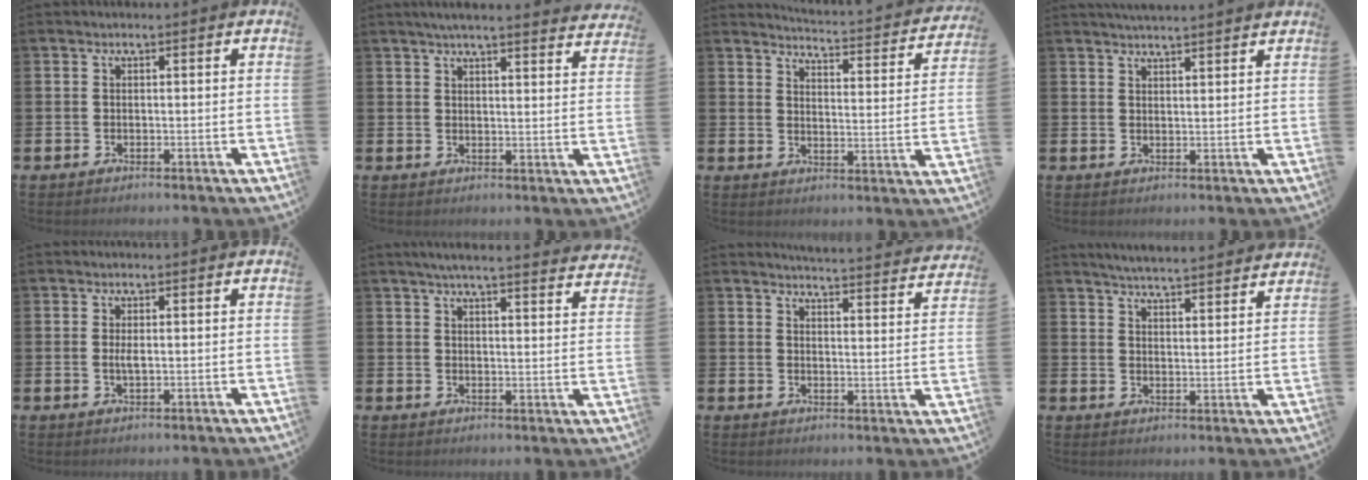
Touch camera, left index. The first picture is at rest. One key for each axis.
{"total": 4.6, "fx": 4.5, "fy": -0.2, "fz": 1.2, "tx": -0.031, "ty": -0.020, "tz": 0.079}
{"total": 3.5, "fx": 3.5, "fy": -0.1, "fz": 0.5, "tx": -0.021, "ty": -0.038, "tz": 0.052}
{"total": 3.1, "fx": 3.1, "fy": -0.3, "fz": 0.2, "tx": -0.008, "ty": -0.012, "tz": 0.057}
{"total": 1.3, "fx": 0.2, "fy": 0.4, "fz": 1.3, "tx": -0.024, "ty": 0.002, "tz": 0.001}
{"total": 4.9, "fx": 4.7, "fy": -0.2, "fz": 1.3, "tx": -0.037, "ty": -0.023, "tz": 0.082}
{"total": 4.6, "fx": 4.5, "fy": -0.2, "fz": 0.4, "tx": -0.009, "ty": -0.039, "tz": 0.076}
{"total": 5.2, "fx": 5.2, "fy": -0.2, "fz": 0.6, "tx": -0.024, "ty": -0.034, "tz": 0.091}